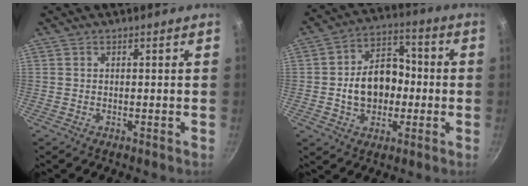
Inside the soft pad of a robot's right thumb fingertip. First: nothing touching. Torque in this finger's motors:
{"motor_torque": [0.76, 2.09, 1.10, -0.12, 0.39]}